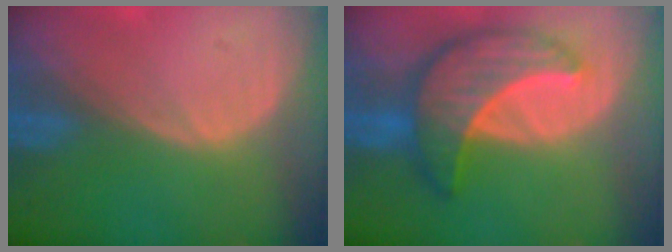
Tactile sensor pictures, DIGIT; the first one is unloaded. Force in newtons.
{"total": 9.4, "press": 9.3, "slide": 0.9}